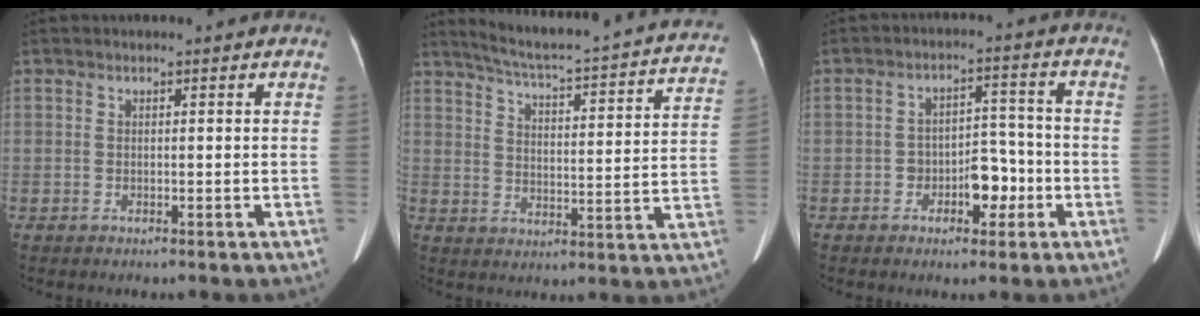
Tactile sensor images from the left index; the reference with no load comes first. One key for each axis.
{"total": 25.5, "fx": 22.9, "fy": 1.8, "fz": 11.0, "tx": -0.167, "ty": -0.050, "tz": 0.282}
{"total": 5.9, "fx": -2.5, "fy": 3.4, "fz": 4.1, "tx": -0.061, "ty": 0.020, "tz": -0.037}